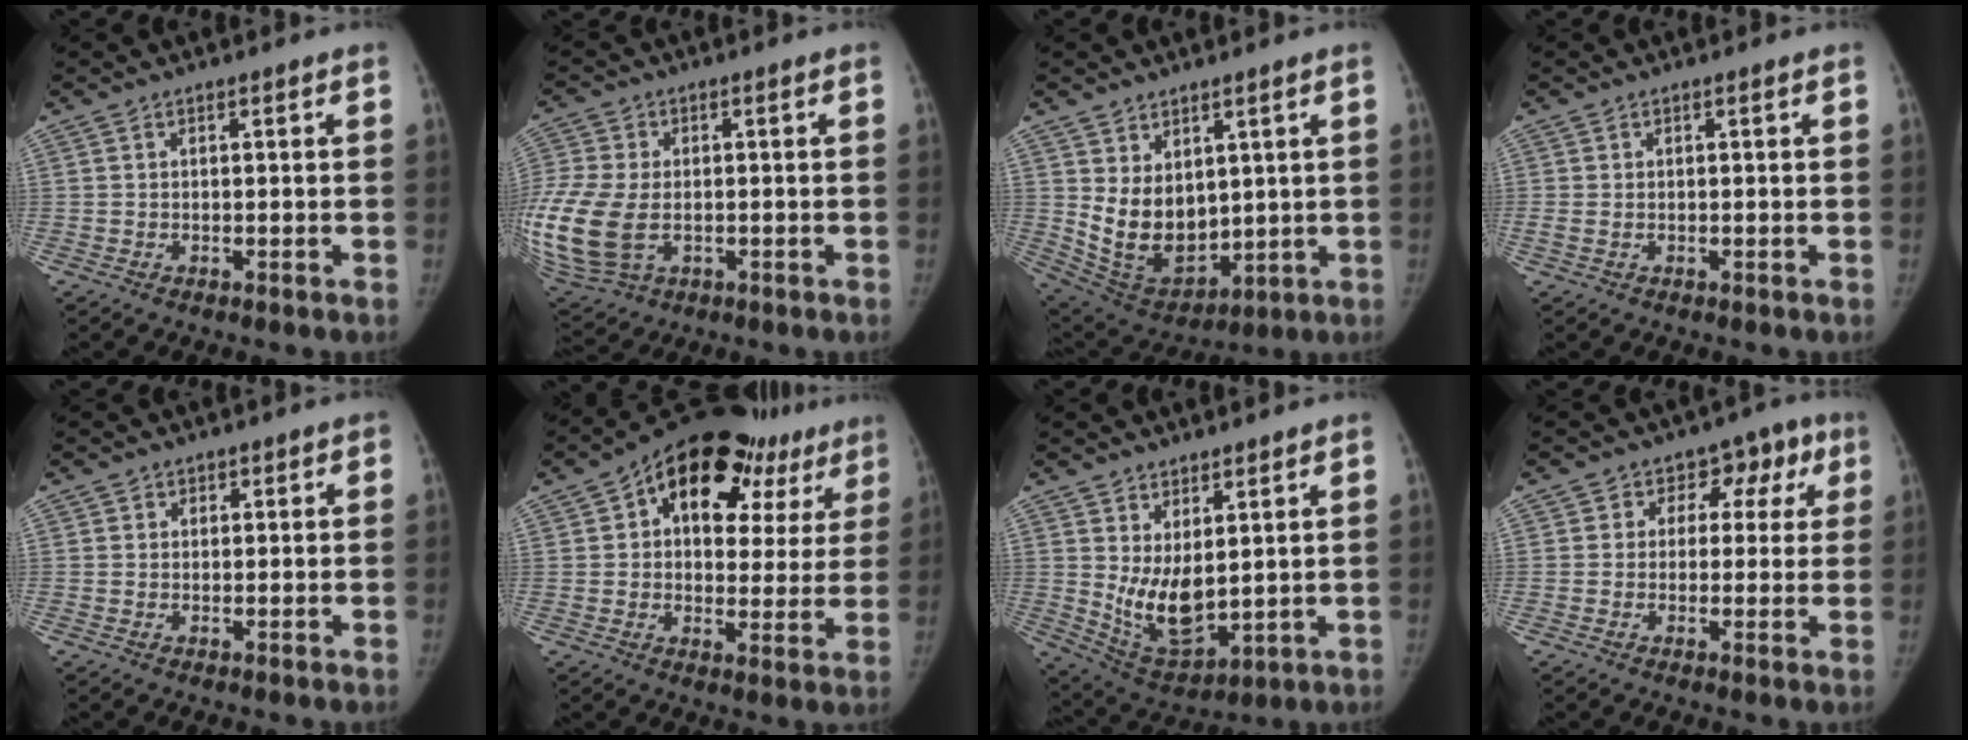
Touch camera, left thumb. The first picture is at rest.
{"total": 20.3, "force": [-3.6, 14.0, 14.3], "torque": [-0.379, -0.009, -0.048]}
{"total": 12.1, "force": [2.4, 8.2, 8.5], "torque": [-0.106, -0.027, 0.077]}
{"total": 1.7, "force": [-0.4, 1.1, 1.2], "torque": [-0.039, 0.004, -0.007]}
{"total": 1.4, "force": [0.4, 1.3, 0.0], "torque": [0.025, 0.002, -0.003]}
{"total": 21.8, "force": [11.5, 12.5, 13.7], "torque": [-0.132, 0.009, 0.161]}
{"total": 10.3, "force": [2.2, 5.8, 8.2], "torque": [-0.117, -0.036, 0.063]}
{"total": 7.7, "force": [2.2, 6.5, 3.5], "torque": [0.021, 0.010, 0.015]}